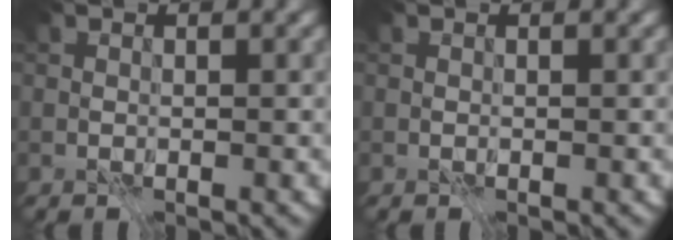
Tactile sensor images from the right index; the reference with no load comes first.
{"total": 0.0}